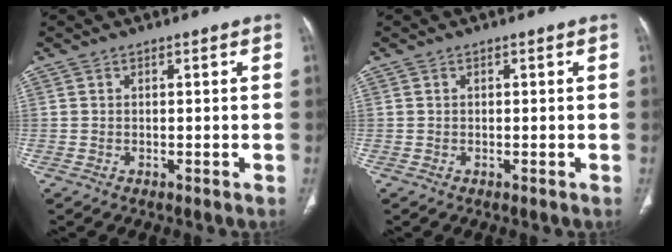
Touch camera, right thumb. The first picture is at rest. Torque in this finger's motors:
{"motor_torque": [-0.39, 0.00, 0.24, -0.36, 0.04]}